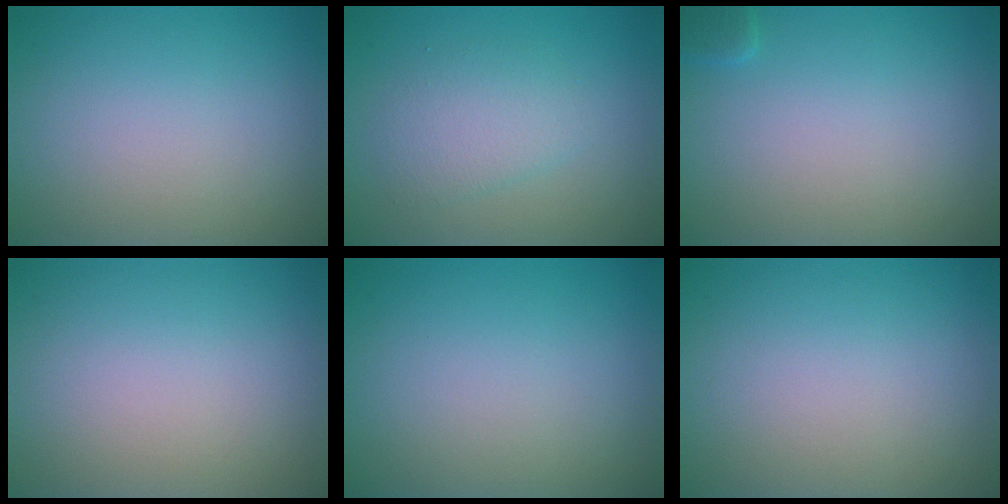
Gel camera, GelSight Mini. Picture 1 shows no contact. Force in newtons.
{"total": 2.7, "press": 2.7, "slide": 0.1}
{"total": 0.8, "press": 0.8, "slide": 0.1}
{"total": 0.0}
{"total": 0.0}
{"total": 0.0}